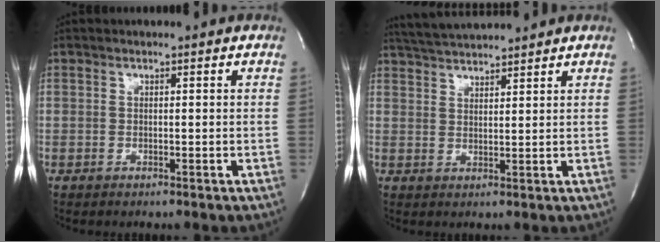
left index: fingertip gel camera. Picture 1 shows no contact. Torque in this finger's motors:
{"motor_torque": [0.01, -0.21, 0.18, 0.13]}